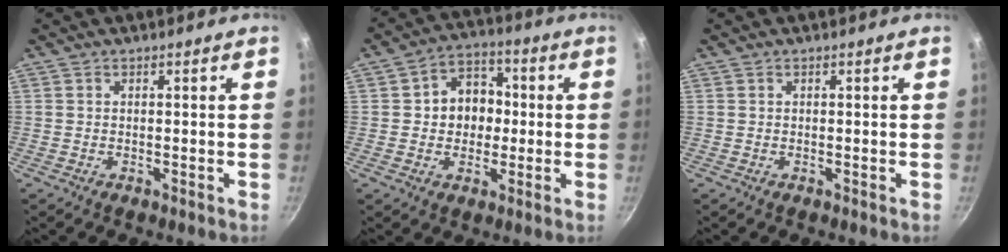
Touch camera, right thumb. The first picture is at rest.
{"total": 9.5, "force": [0.3, 7.9, 5.3], "torque": [-0.033, 0.014, -0.005]}
{"total": 0.0}